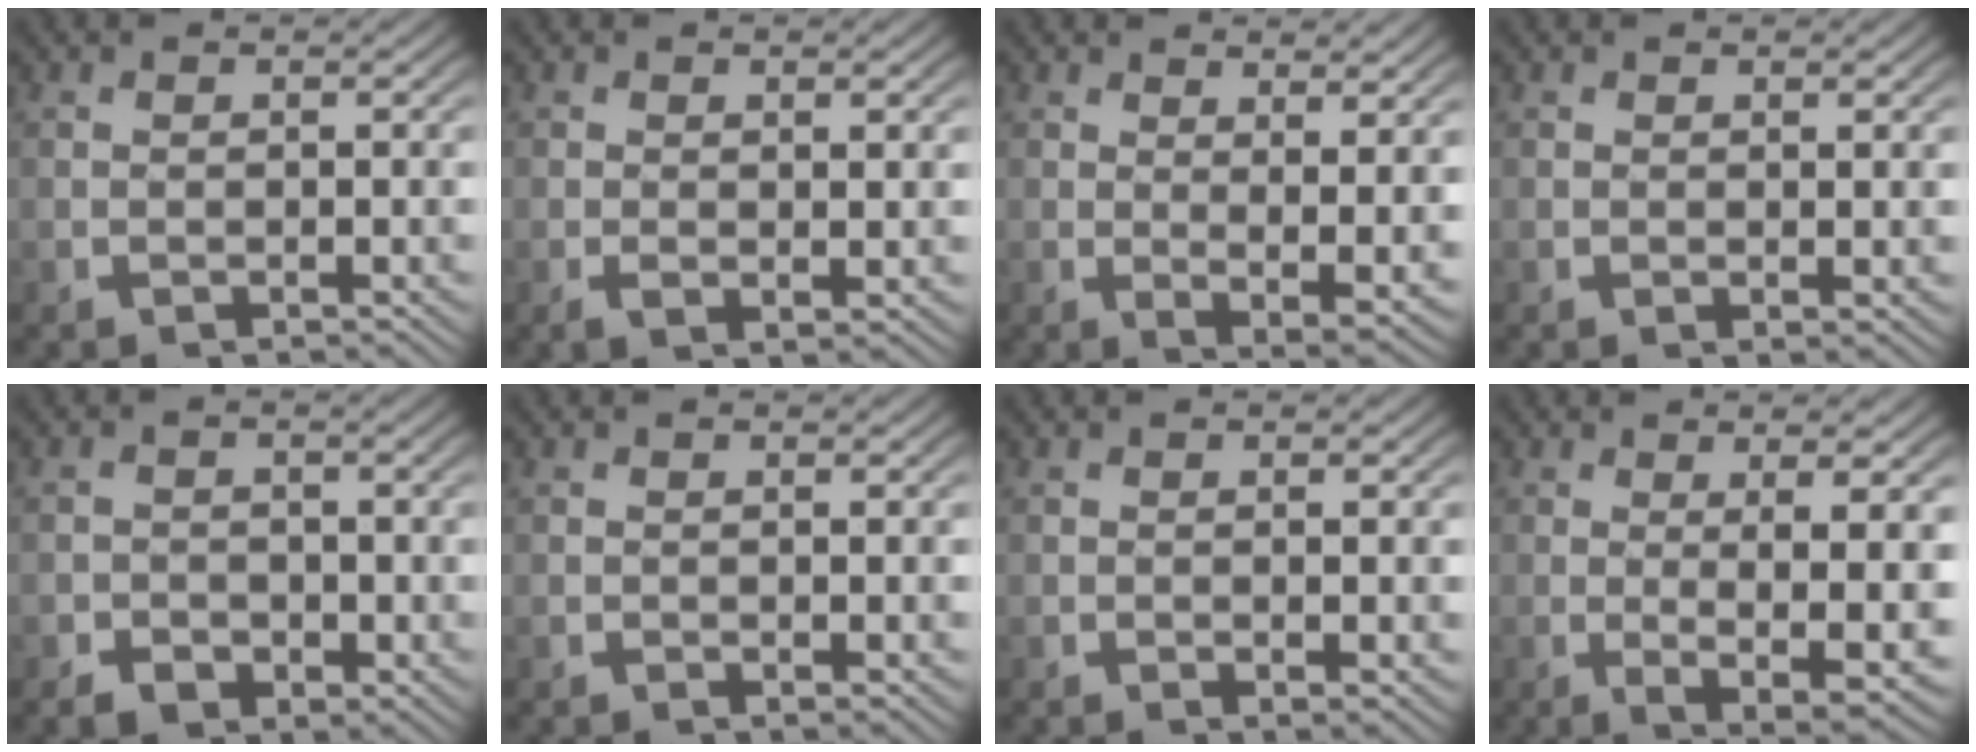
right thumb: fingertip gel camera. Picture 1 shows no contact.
{"total": 1.2, "force": [0.3, 0.4, 1.1], "torque": [-0.023, -0.006, 0.010]}
{"total": 4.5, "force": [0.7, 1.7, 4.1], "torque": [-0.076, -0.026, 0.023]}
{"total": 0.8, "force": [0.5, 0.1, 0.6], "torque": [-0.010, -0.004, 0.011]}
{"total": 3.0, "force": [-1.1, 2.3, 1.5], "torque": [-0.012, -0.010, -0.019]}
{"total": 0.6, "force": [0.4, 0.2, 0.4], "torque": [-0.004, -0.003, 0.009]}
{"total": 0.9, "force": [0.4, 0.2, 0.8], "torque": [-0.013, -0.002, 0.008]}
{"total": 6.8, "force": [-1.1, 2.1, 6.3], "torque": [-0.110, -0.025, -0.003]}